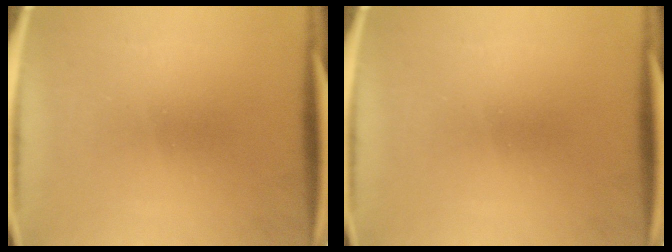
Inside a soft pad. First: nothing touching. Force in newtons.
{"total": 0.0}